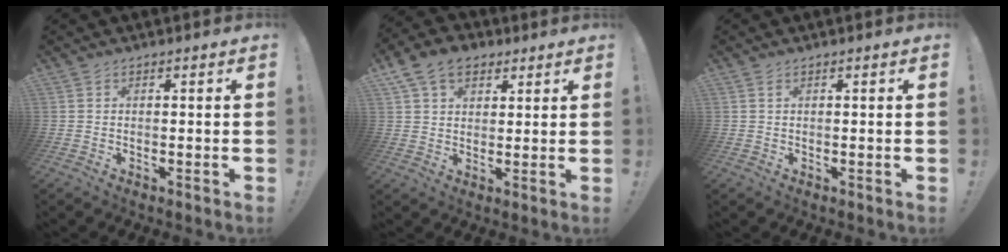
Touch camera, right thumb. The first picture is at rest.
{"total": 10.4, "force": [5.1, 7.5, 5.2], "torque": [-0.085, -0.010, 0.100]}
{"total": 0.5, "force": [0.3, 0.3, 0.4], "torque": [-0.008, 0.002, 0.005]}